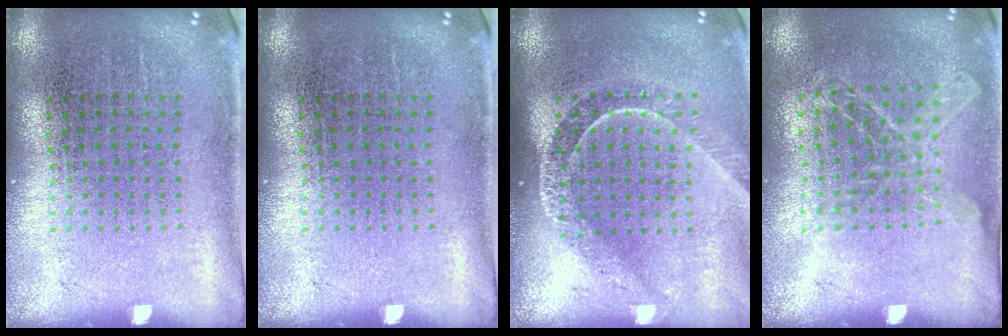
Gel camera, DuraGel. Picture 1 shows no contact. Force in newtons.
{"total": 0.0}
{"total": 2.1, "press": 1.6, "slide": 1.3}
{"total": 1.2, "press": 1.1, "slide": 0.2}